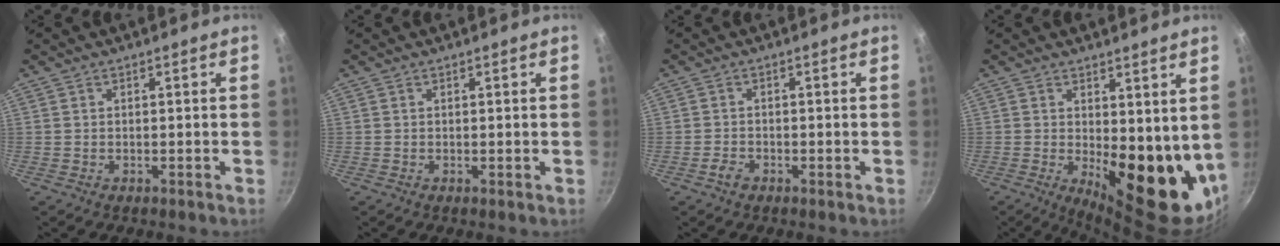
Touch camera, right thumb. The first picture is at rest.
{"total": 0.0}
{"total": 1.6, "force": [-1.1, 0.8, 0.8], "torque": [-0.017, 0.005, -0.022]}
{"total": 15.5, "force": [1.0, 6.6, 14.0], "torque": [-0.144, -0.037, 0.031]}